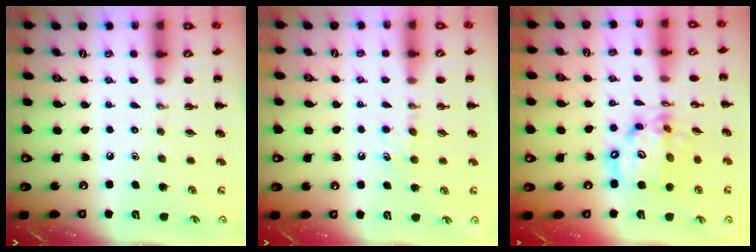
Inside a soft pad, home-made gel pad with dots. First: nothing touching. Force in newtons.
{"total": 5.0, "press": 4.8, "slide": 1.4}
{"total": 14.3, "press": 13.9, "slide": 3.4}